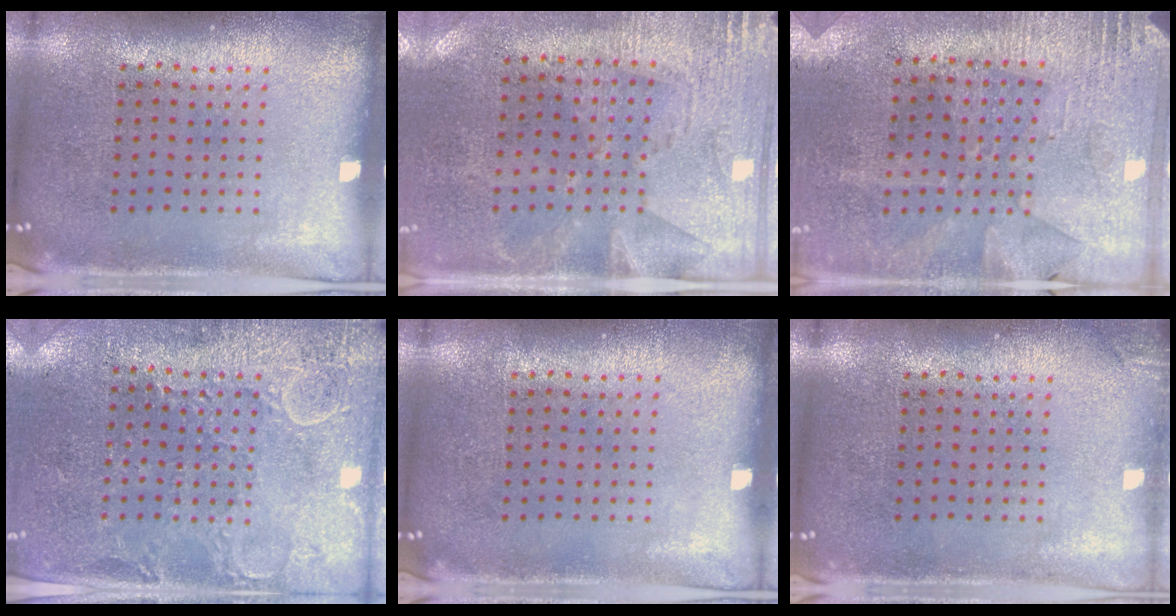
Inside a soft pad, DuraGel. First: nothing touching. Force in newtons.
{"total": 2.7, "press": 2.3, "slide": 1.5}
{"total": 2.8, "press": 2.5, "slide": 1.1}
{"total": 2.8, "press": 2.7, "slide": 0.7}
{"total": 0.0}
{"total": 0.9, "press": 0.9, "slide": 0.2}